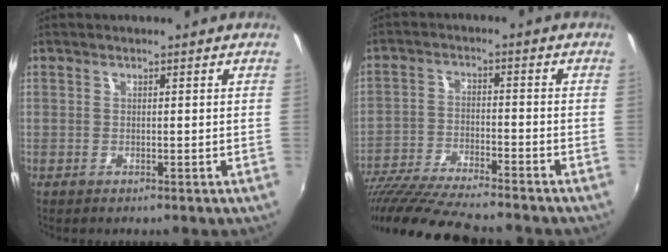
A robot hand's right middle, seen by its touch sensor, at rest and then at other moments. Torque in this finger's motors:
{"motor_torque": [1.07, -1.07, 0.48, 0.14]}